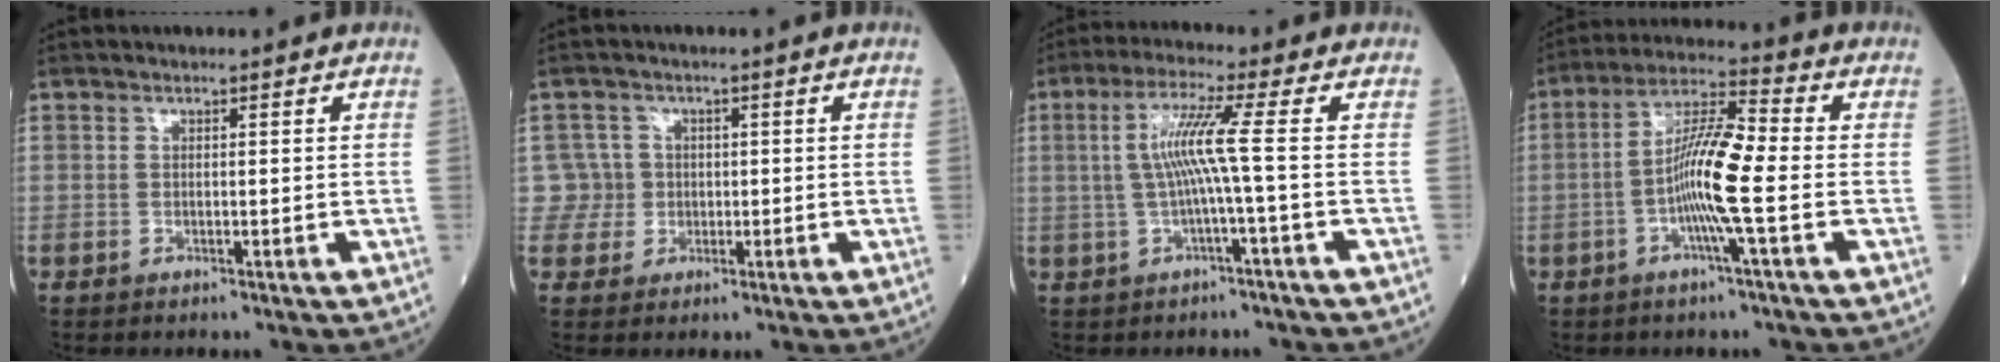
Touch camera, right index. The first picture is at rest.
{"total": 3.6, "force": [0.0, 3.5, -0.6], "torque": [0.025, 0.010, -0.002]}
{"total": 6.3, "force": [-0.2, -1.4, 6.2], "torque": [-0.127, 0.015, 0.003]}
{"total": 9.7, "force": [-2.0, -0.1, 9.5], "torque": [-0.180, 0.008, -0.047]}